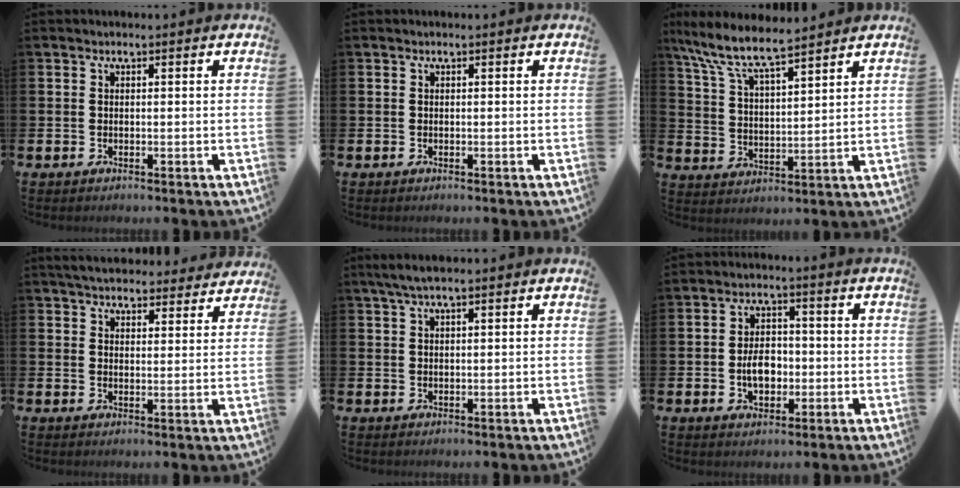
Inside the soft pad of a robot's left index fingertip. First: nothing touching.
{"total": 0.0}
{"total": 8.5, "force": [7.6, 1.2, 3.5], "torque": [-0.099, -0.039, 0.135]}
{"total": 5.2, "force": [5.0, 1.1, 0.7], "torque": [-0.031, -0.027, 0.091]}
{"total": 2.7, "force": [2.0, 0.4, 1.9], "torque": [-0.043, 0.003, 0.036]}
{"total": 4.6, "force": [-0.8, 3.1, 3.3], "torque": [-0.038, -0.002, -0.023]}